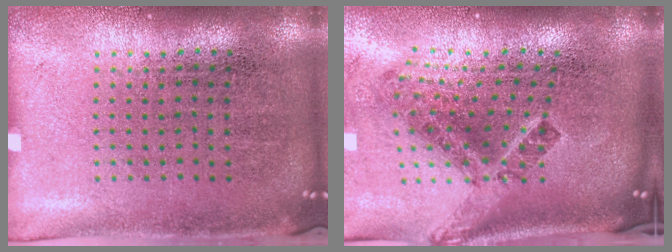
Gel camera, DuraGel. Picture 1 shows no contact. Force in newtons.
{"total": 2.8, "press": 1.6, "slide": 2.2}